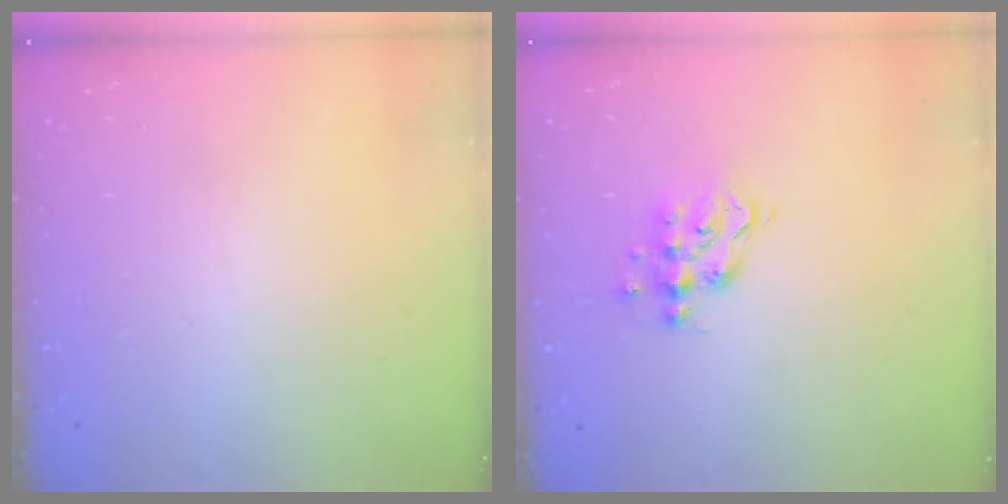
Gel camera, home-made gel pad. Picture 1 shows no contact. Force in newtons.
{"total": 8.6, "press": 8.5, "slide": 0.6}